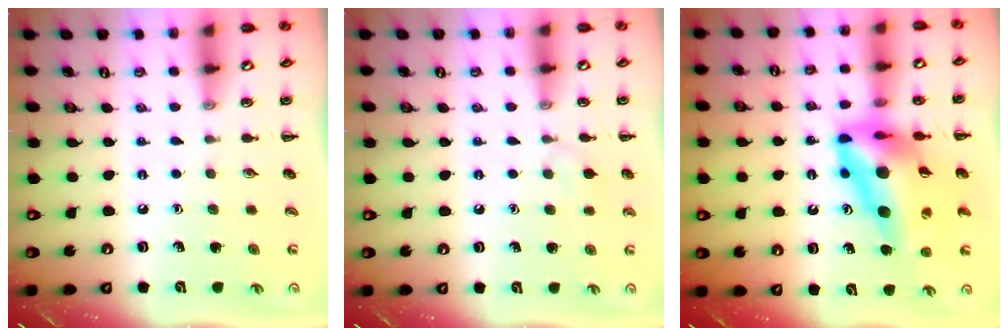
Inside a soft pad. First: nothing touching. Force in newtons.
{"total": 5.2, "press": 4.8, "slide": 1.9}
{"total": 18.9, "press": 18.0, "slide": 5.8}